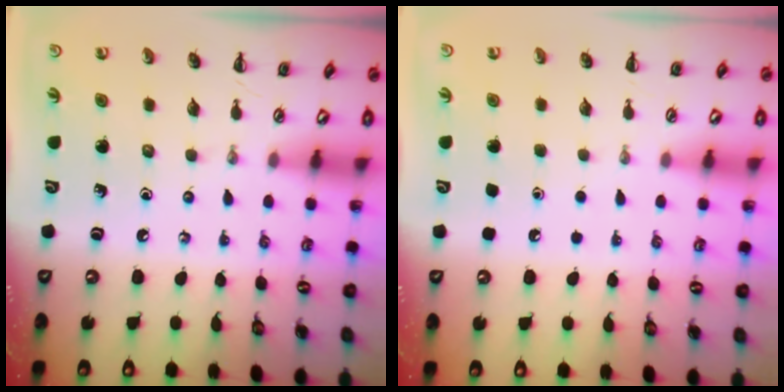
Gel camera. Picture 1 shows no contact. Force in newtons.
{"total": 1.7, "press": 1.7, "slide": 0.1}